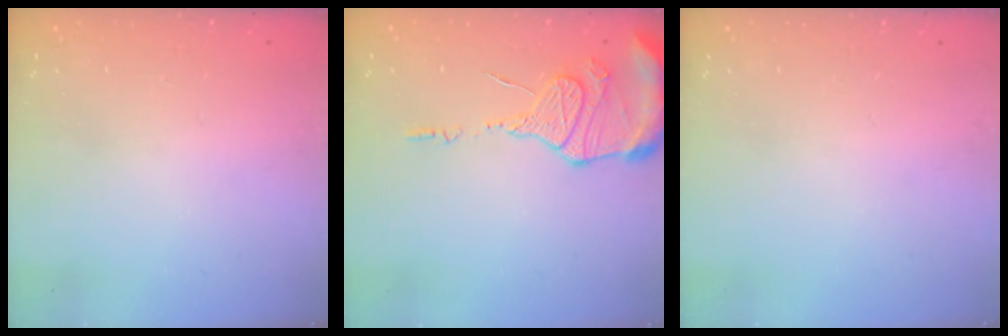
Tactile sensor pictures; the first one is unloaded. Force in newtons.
{"total": 13.5, "press": 13.4, "slide": 1.7}
{"total": 0.0}